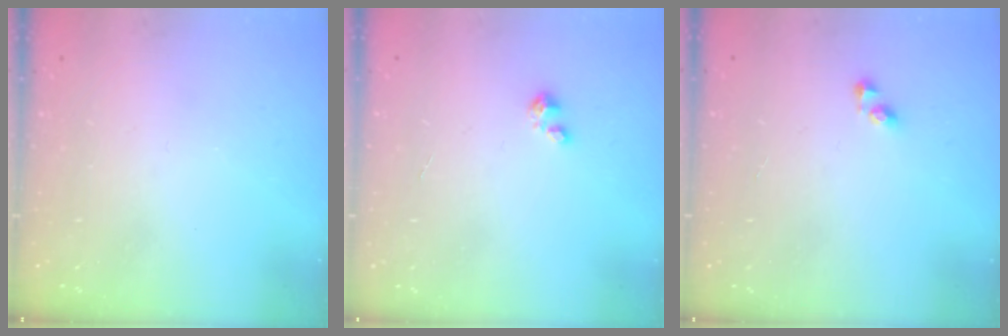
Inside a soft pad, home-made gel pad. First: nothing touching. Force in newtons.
{"total": 1.6, "press": 1.6, "slide": 0.2}
{"total": 3.4, "press": 3.4, "slide": 0.0}